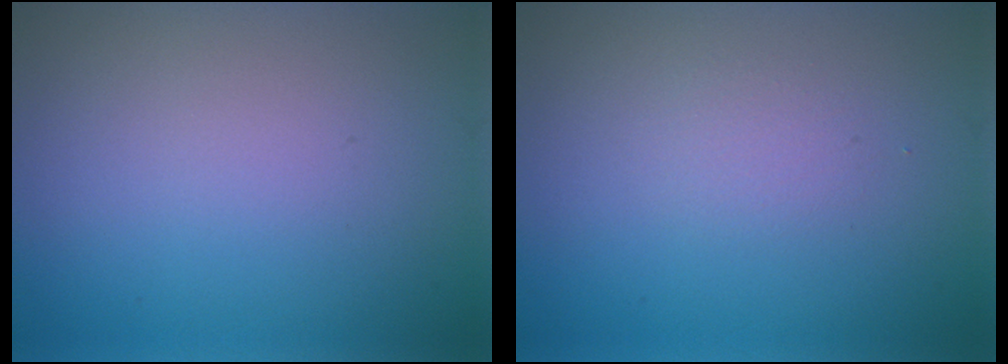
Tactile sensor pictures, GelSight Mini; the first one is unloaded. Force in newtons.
{"total": 2.6, "press": 2.6, "slide": 0.3}